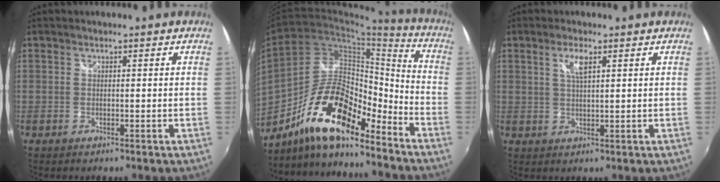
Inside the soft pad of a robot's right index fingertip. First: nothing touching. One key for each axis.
{"total": 18.4, "fx": -13.2, "fy": 5.5, "fz": 11.5, "tx": -0.207, "ty": 0.009, "tz": -0.239}
{"total": 3.5, "fx": 1.6, "fy": 0.9, "fz": 3.0, "tx": -0.055, "ty": 0.002, "tz": 0.029}